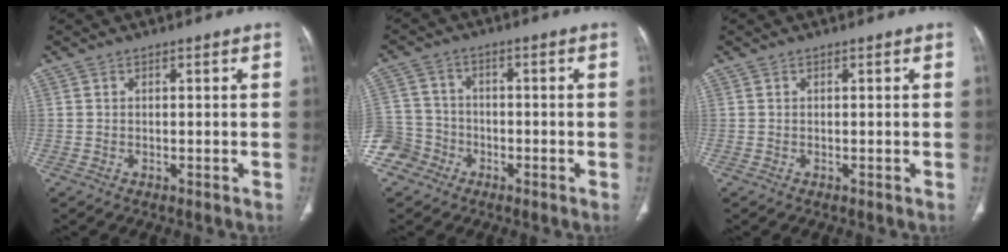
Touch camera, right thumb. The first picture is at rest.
{"total": 8.2, "force": [-4.5, 6.8, 0.9], "torque": [-0.007, 0.037, -0.089]}
{"total": 0.0}